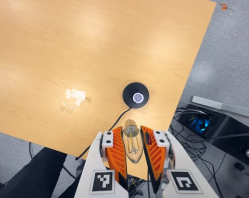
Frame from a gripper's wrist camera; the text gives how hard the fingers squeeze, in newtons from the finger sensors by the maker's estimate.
{"total": 19.6, "left": 21.2, "right": 18.0}